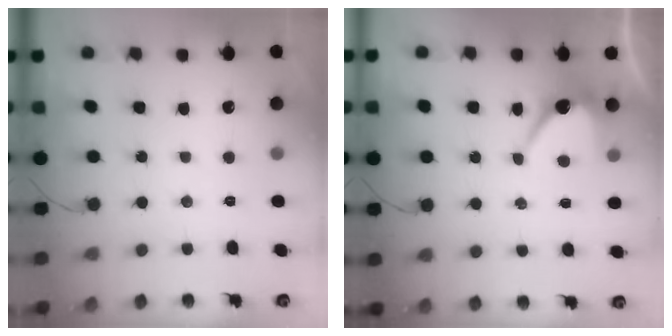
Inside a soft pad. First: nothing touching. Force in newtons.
{"total": 6.5, "press": 6.4, "slide": 0.9}